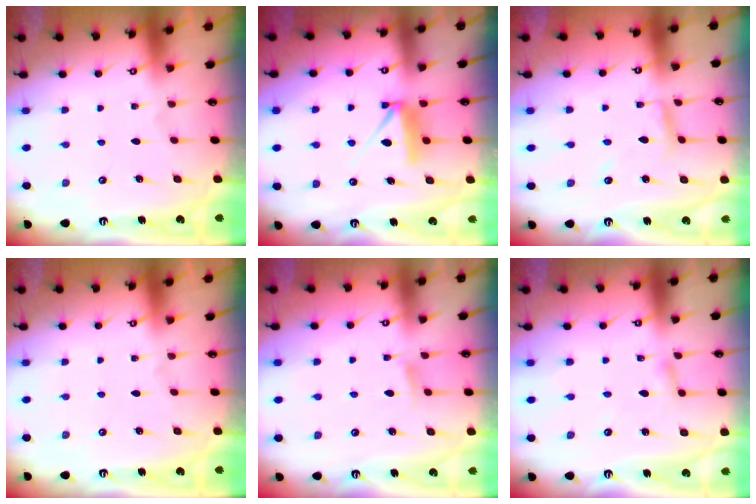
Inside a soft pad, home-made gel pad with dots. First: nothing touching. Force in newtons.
{"total": 7.6, "press": 7.6, "slide": 0.4}
{"total": 5.6, "press": 5.6, "slide": 0.3}
{"total": 0.0}
{"total": 4.4, "press": 4.3, "slide": 0.6}
{"total": 2.4, "press": 2.4, "slide": 0.3}